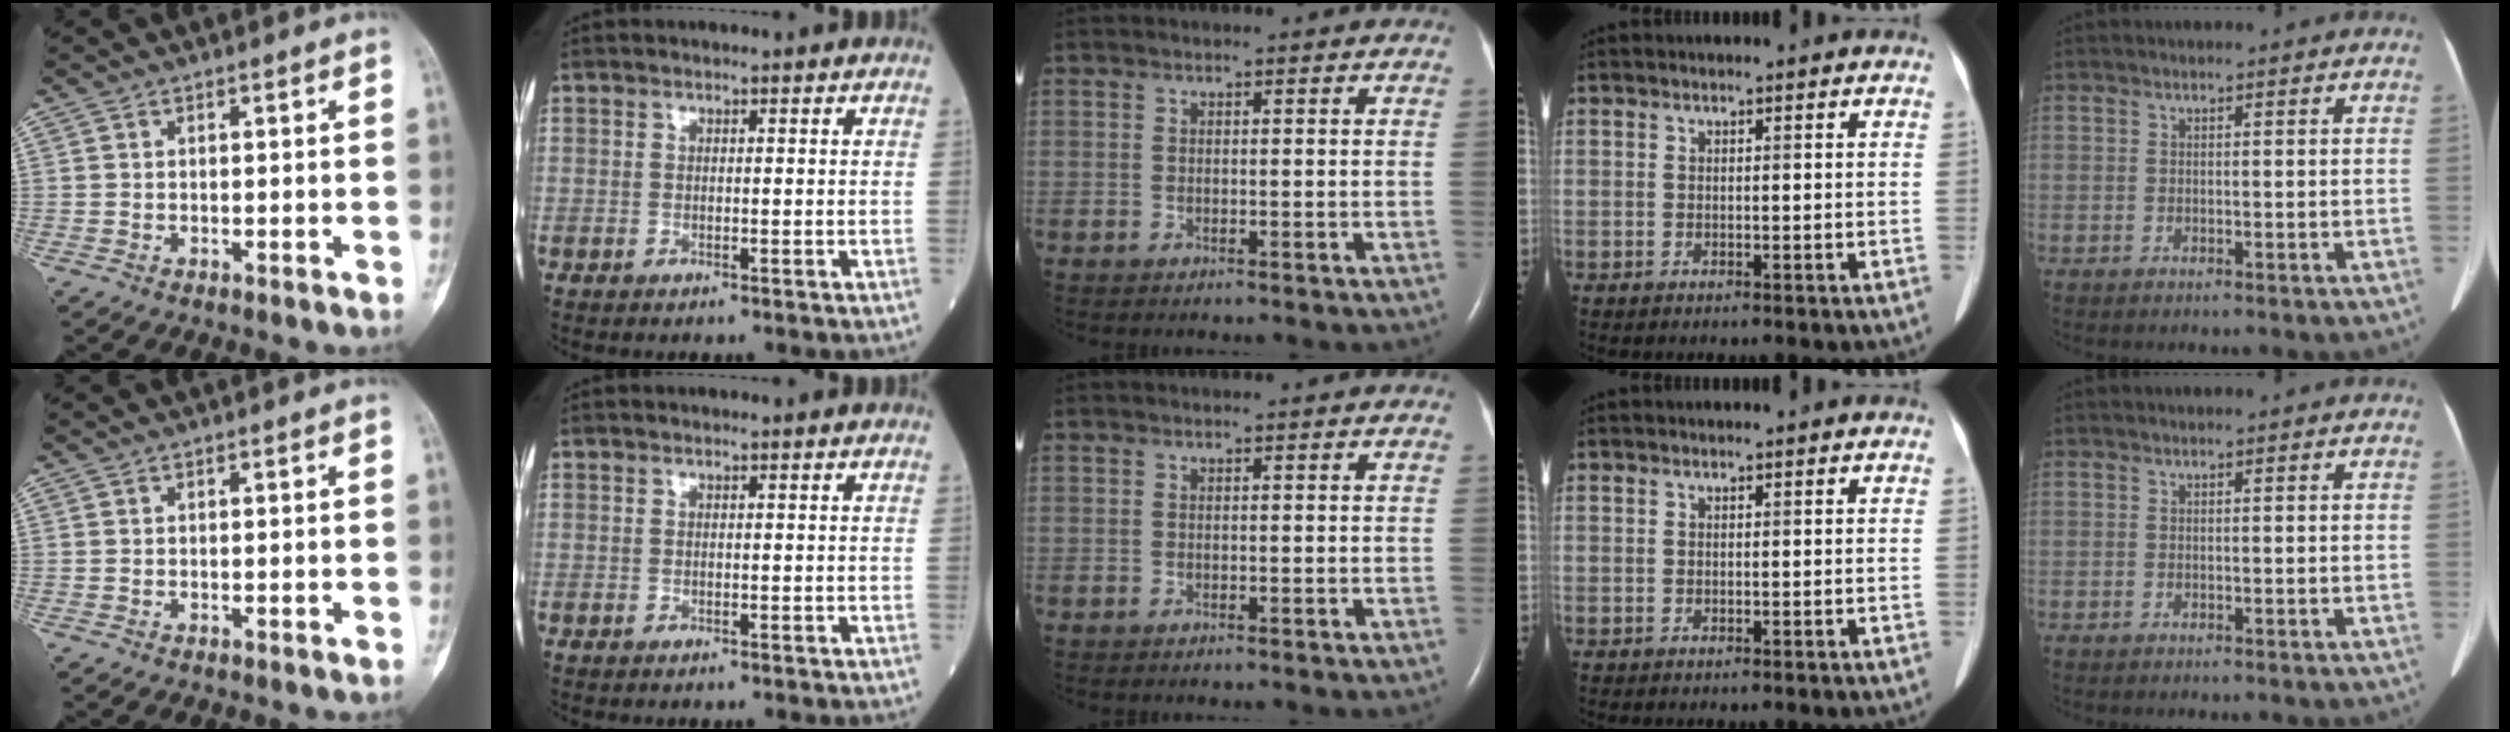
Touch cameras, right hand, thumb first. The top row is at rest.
{}